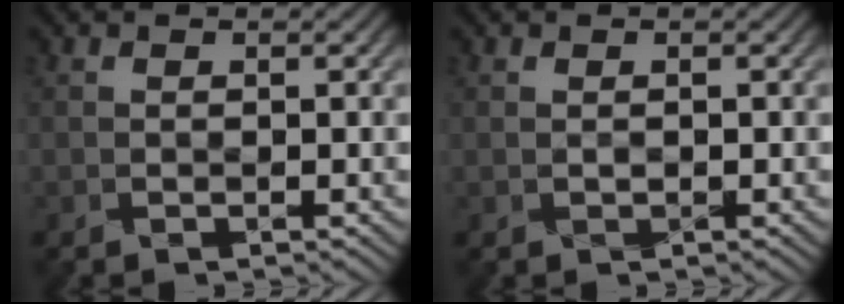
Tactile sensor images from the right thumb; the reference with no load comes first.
{"total": 0.0}